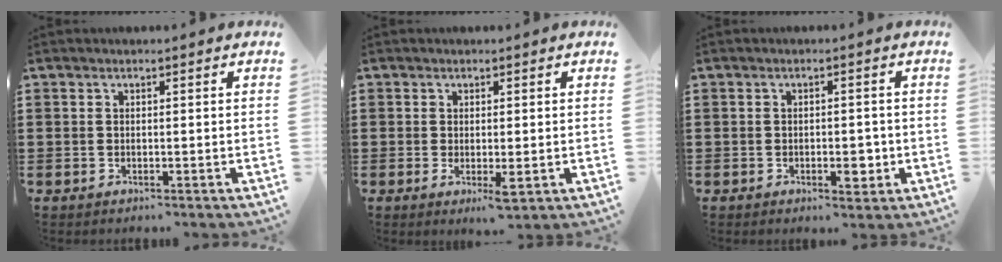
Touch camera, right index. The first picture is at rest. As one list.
[{"total": 3.2, "force": [-0.6, 0.7, 3.1], "torque": [-0.066, -0.009, -0.013]}, {"total": 3.5, "force": [-1.0, 1.4, 3.0], "torque": [-0.050, 0.003, -0.018]}]